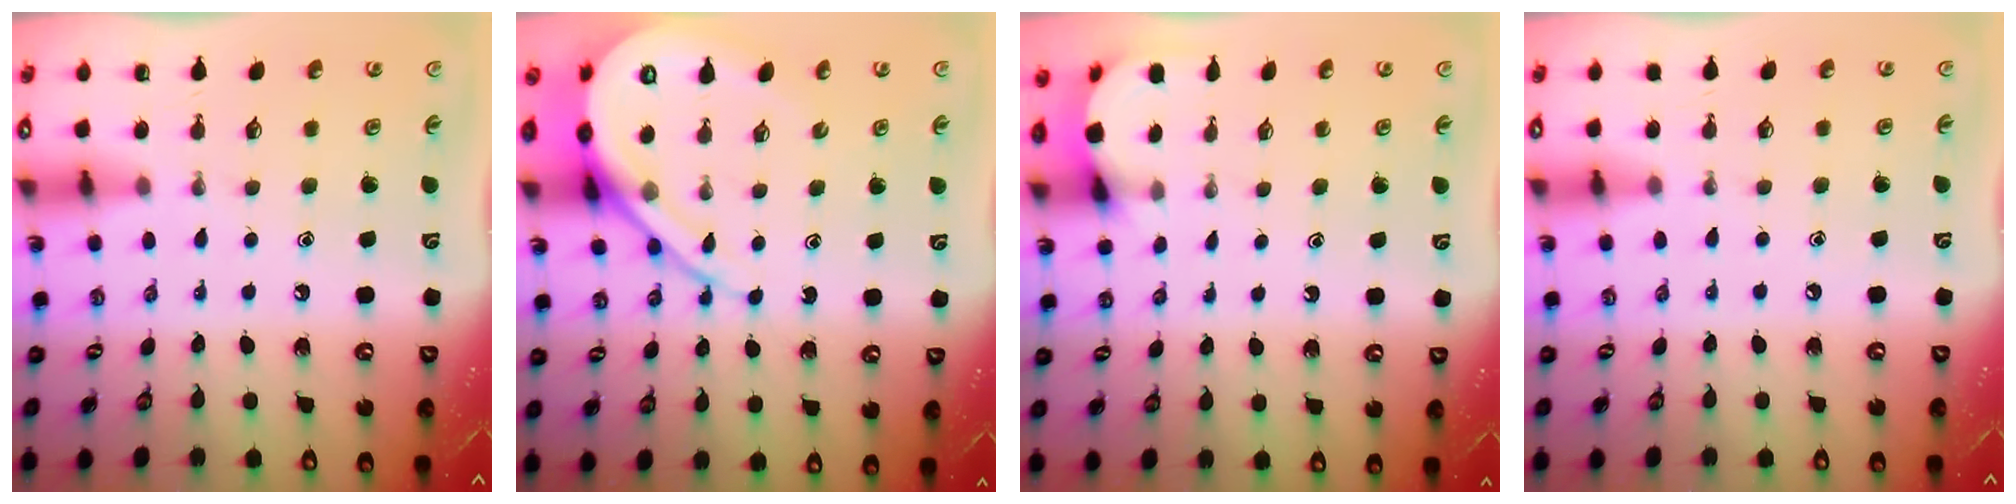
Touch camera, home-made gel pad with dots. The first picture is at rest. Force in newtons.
{"total": 13.4, "press": 13.3, "slide": 1.4}
{"total": 2.9, "press": 2.9, "slide": 0.3}
{"total": 0.9, "press": 0.9, "slide": 0.2}